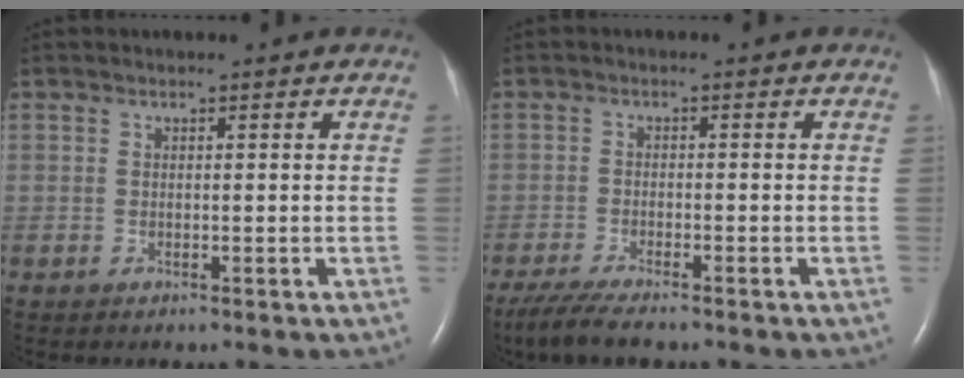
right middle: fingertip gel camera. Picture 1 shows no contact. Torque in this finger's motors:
{"motor_torque": [0.51, -0.48, 0.14, 0.01]}